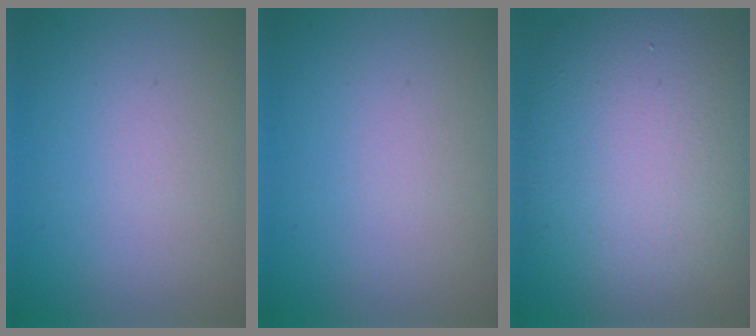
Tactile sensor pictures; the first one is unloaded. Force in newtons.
{"total": 0.0}
{"total": 12.9, "press": 12.9, "slide": 0.9}